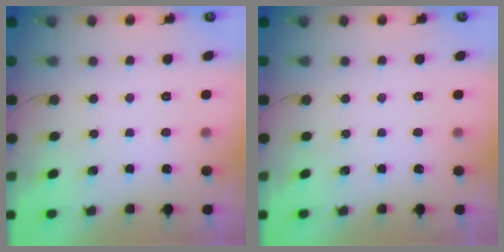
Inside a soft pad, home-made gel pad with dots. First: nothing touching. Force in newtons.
{"total": 0.0}